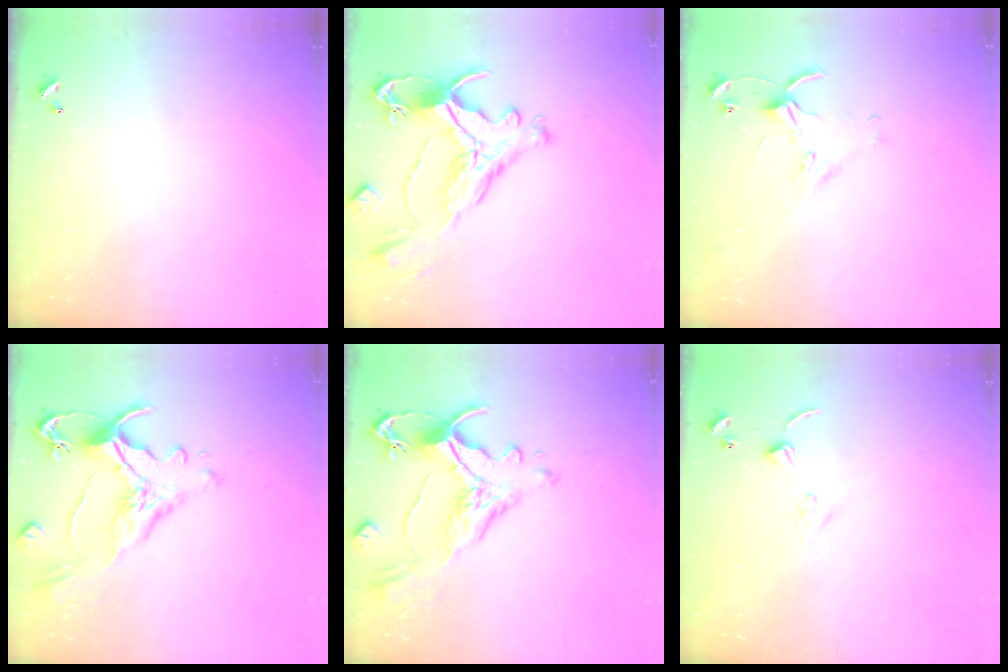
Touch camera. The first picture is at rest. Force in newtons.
{"total": 1.6, "press": 1.0, "slide": 1.3}
{"total": 2.8, "press": 2.8, "slide": 0.4}
{"total": 1.6, "press": 0.0, "slide": 1.6}
{"total": 1.8, "press": 0.9, "slide": 1.5}
{"total": 3.7, "press": 3.6, "slide": 0.5}